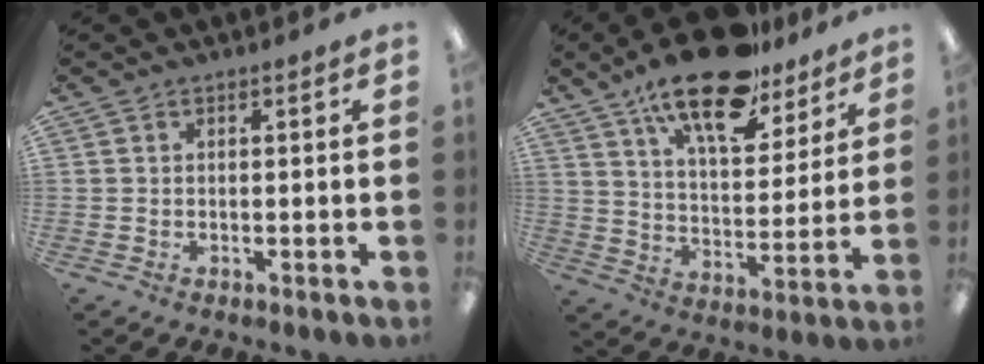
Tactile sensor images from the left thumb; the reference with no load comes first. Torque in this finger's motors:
{"motor_torque": [0.43, 0.31, 1.34, -1.43, 0.21]}